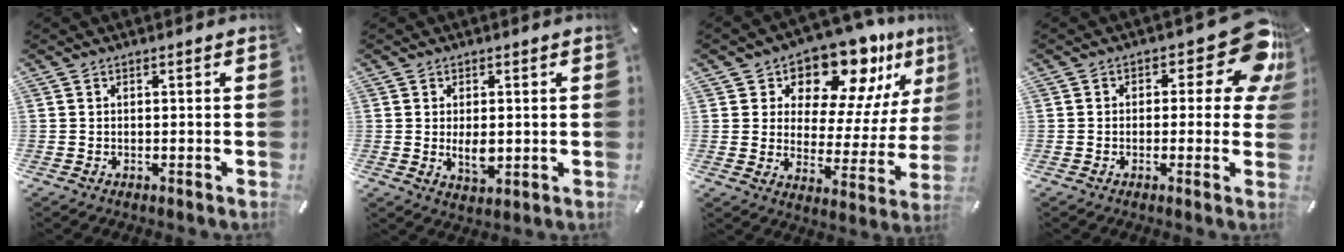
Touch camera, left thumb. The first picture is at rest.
{"total": 4.8, "force": [0.0, 2.9, 3.8], "torque": [-0.069, -0.008, -0.004]}
{"total": 14.8, "force": [11.7, 7.0, 5.5], "torque": [-0.086, -0.109, 0.202]}
{"total": 13.2, "force": [5.0, 6.3, 10.5], "torque": [-0.132, -0.032, 0.087]}